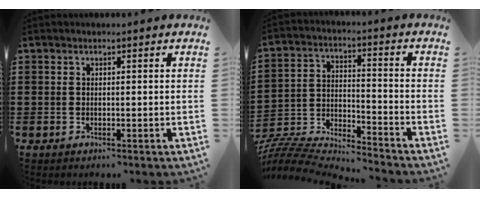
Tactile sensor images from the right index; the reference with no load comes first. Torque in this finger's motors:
{"motor_torque": [-1.15, 0.98, -1.05, -0.11]}